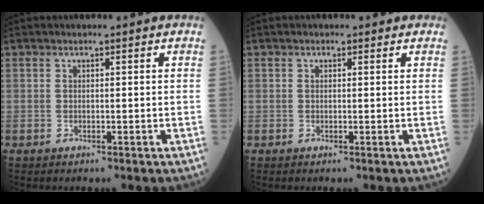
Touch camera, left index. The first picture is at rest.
{"total": 0.6, "force": [0.3, 0.5, 0.1], "torque": [0.000, 0.000, 0.002]}